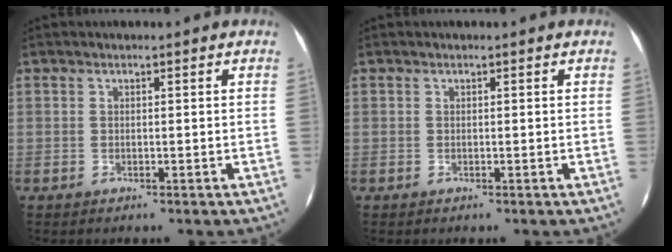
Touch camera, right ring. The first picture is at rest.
{"total": 0.0}